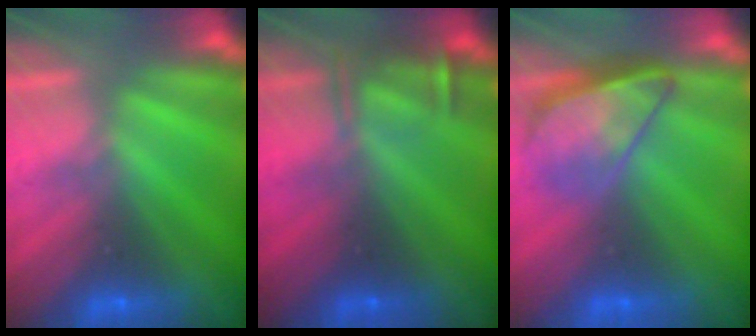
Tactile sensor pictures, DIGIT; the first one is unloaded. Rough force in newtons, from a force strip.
{"total": 3.2}
{"total": 3.8}